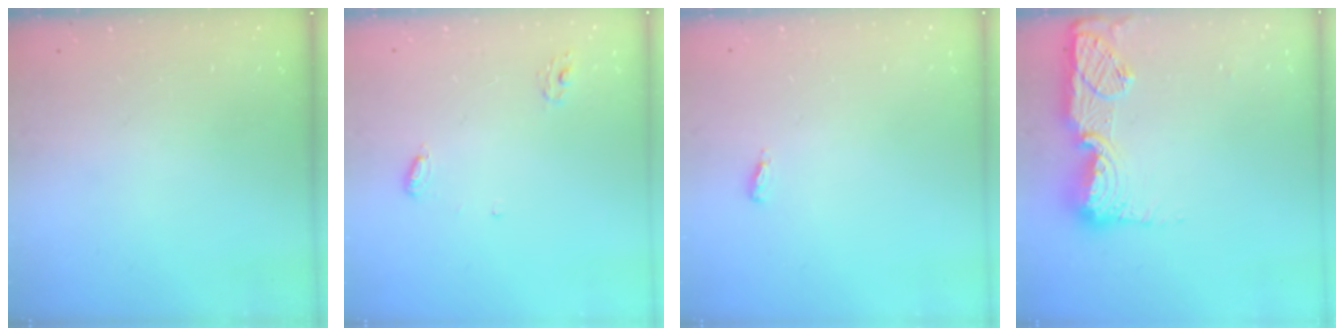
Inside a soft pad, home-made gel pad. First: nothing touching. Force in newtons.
{"total": 4.7, "press": 4.7, "slide": 0.4}
{"total": 3.7, "press": 3.6, "slide": 1.0}
{"total": 15.4, "press": 15.4, "slide": 1.2}